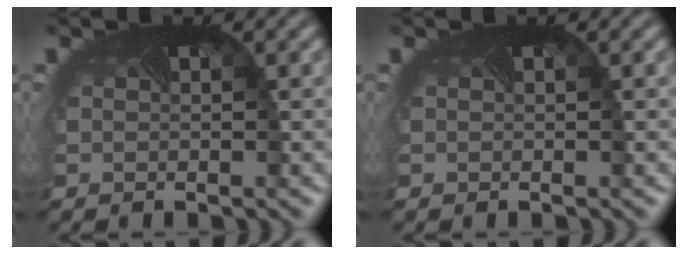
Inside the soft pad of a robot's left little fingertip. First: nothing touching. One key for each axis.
{"total": 0.0}